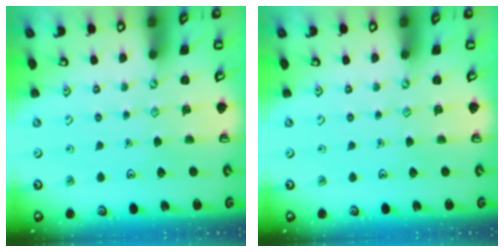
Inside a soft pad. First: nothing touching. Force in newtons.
{"total": 0.0}